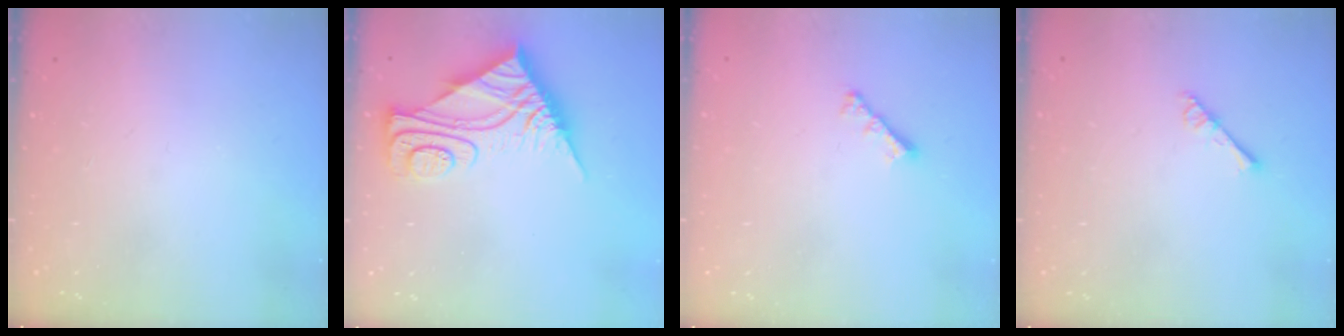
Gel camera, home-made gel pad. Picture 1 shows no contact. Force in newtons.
{"total": 12.0, "press": 12.0, "slide": 1.0}
{"total": 2.8, "press": 2.7, "slide": 0.6}
{"total": 3.3, "press": 3.3, "slide": 0.3}